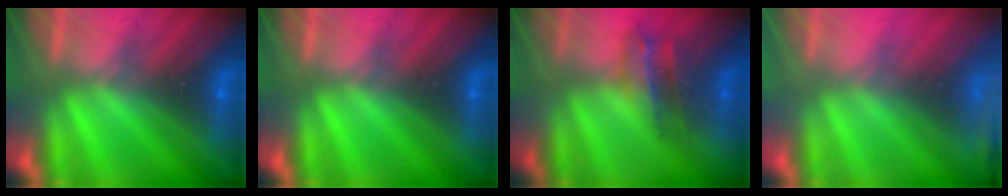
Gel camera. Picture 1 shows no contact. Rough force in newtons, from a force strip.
{"total": 0.0}
{"total": 2.6}
{"total": 2.7}